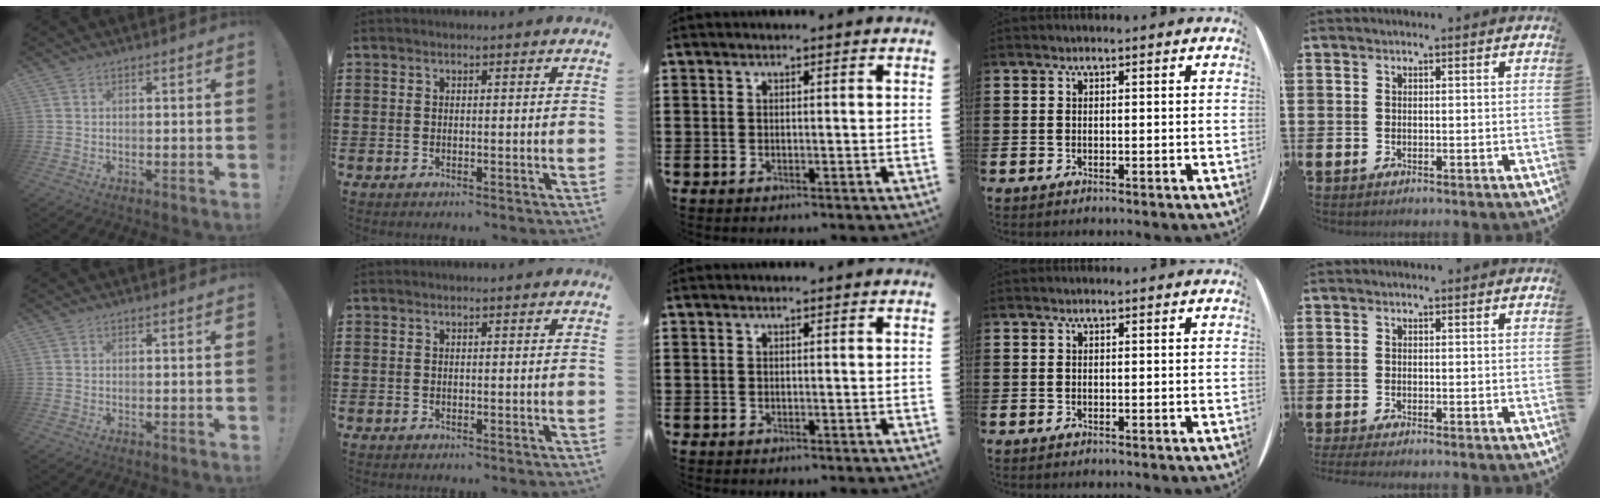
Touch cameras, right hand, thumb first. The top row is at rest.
{"little": {"total": 0.9, "force": [-0.7, 0.0, 0.7], "torque": [-0.010, -0.003, -0.013]}}